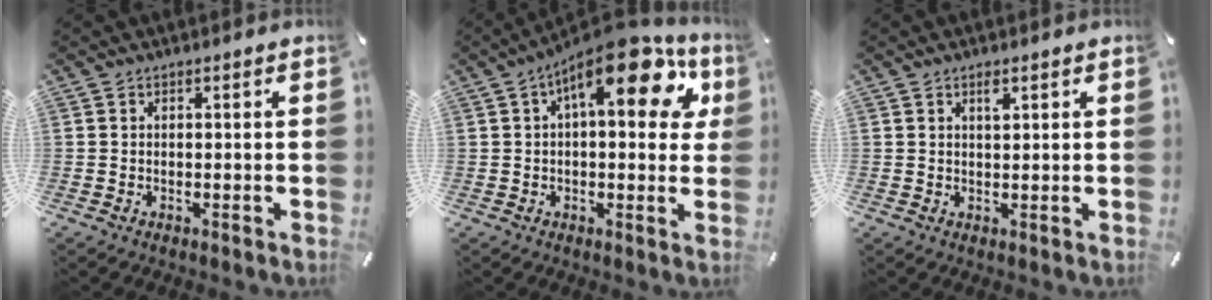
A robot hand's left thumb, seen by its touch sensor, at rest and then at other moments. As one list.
[{"total": 18.0, "force": [7.5, 7.6, 14.5], "torque": [-0.198, -0.039, 0.118]}, {"total": 1.8, "force": [1.0, 0.7, 1.3], "torque": [-0.020, -0.003, 0.016]}]